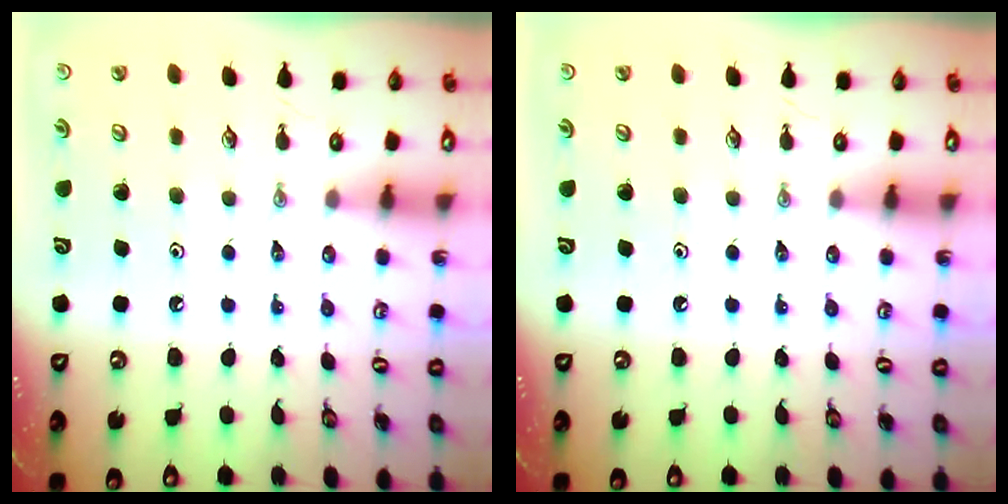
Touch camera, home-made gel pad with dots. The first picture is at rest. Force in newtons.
{"total": 0.0}